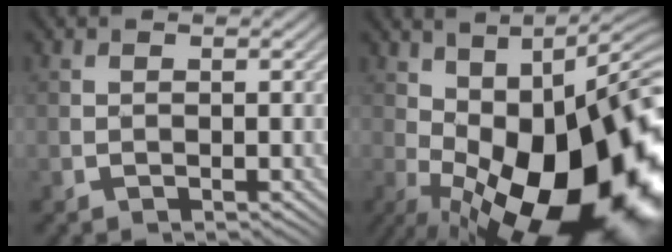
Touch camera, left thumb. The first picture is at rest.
{"total": 21.2, "force": [-3.6, 9.5, 18.7], "torque": [-0.272, -0.013, -0.058]}